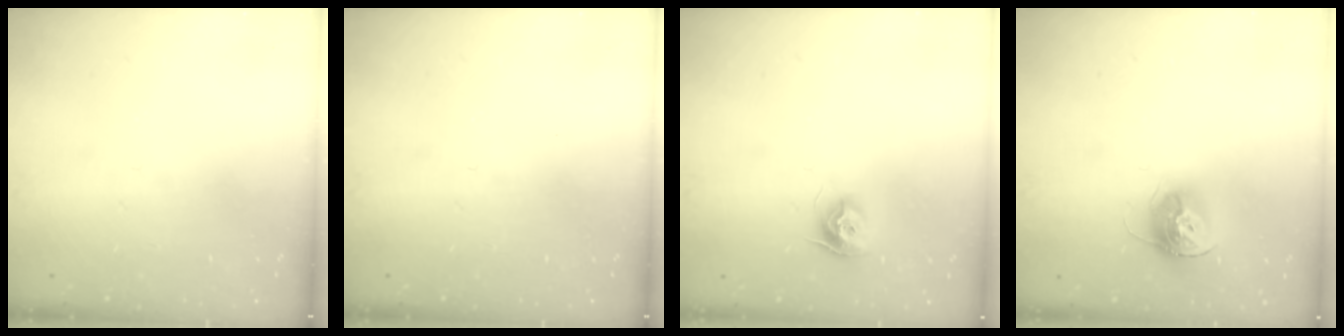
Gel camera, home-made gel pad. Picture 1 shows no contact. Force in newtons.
{"total": 0.0}
{"total": 8.8, "press": 8.8, "slide": 0.2}
{"total": 12.1, "press": 12.1, "slide": 0.5}